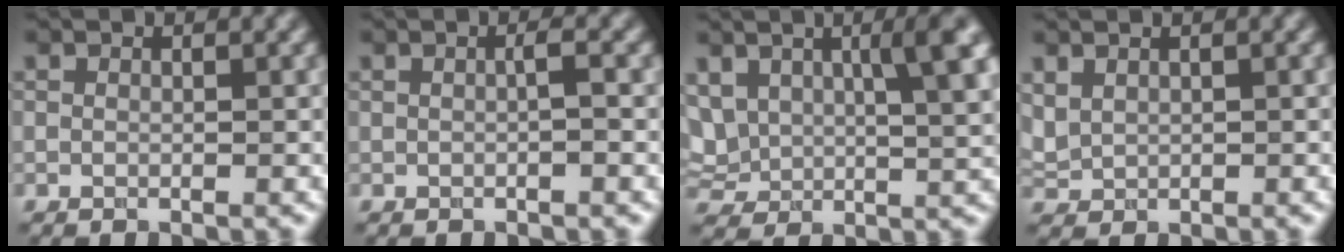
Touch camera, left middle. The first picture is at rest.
{"total": 0.9, "force": [-0.3, 0.0, 0.9], "torque": [-0.016, 0.007, -0.001]}
{"total": 8.1, "force": [3.1, 3.8, 6.4], "torque": [-0.138, 0.007, 0.072]}
{"total": 0.8, "force": [0.8, 0.3, 0.1], "torque": [-0.017, 0.004, 0.035]}